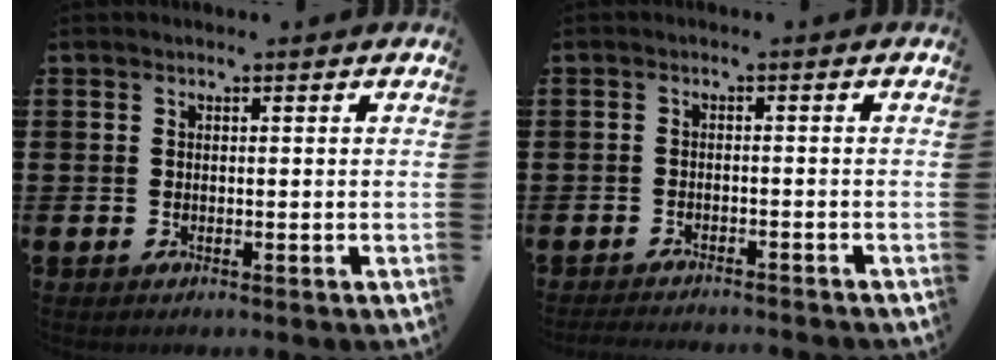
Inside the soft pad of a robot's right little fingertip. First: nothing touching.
{"total": 1.6, "force": [-1.6, -0.1, 0.1], "torque": [-0.003, 0.002, -0.033]}